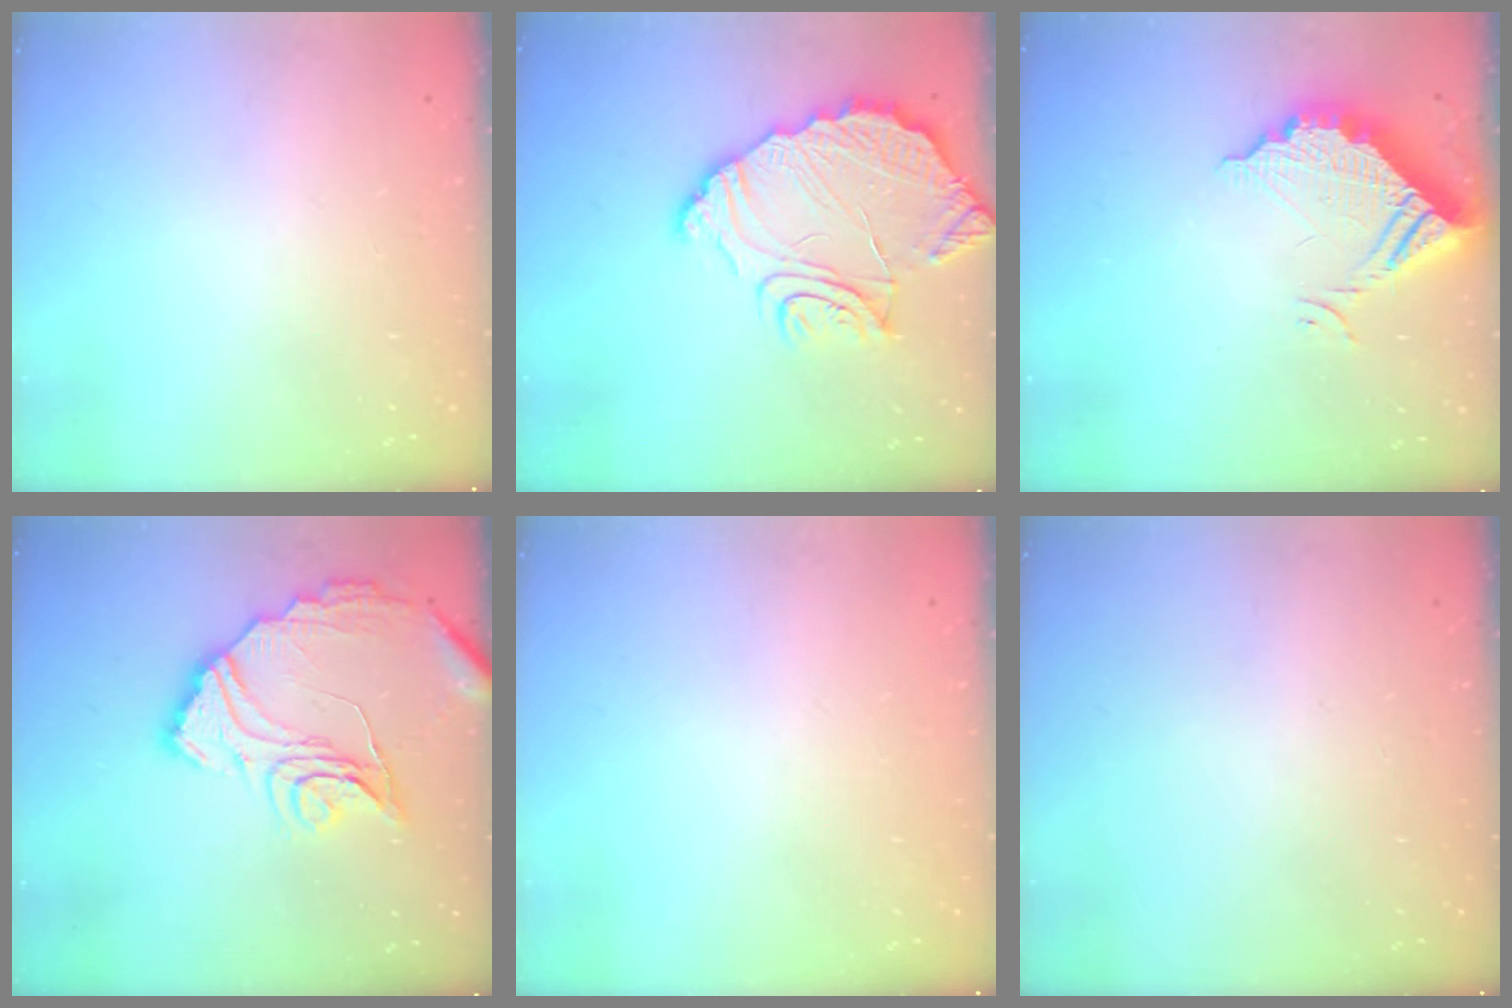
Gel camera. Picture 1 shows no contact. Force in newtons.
{"total": 17.2, "press": 17.2, "slide": 1.6}
{"total": 11.0, "press": 11.0, "slide": 0.8}
{"total": 17.4, "press": 17.3, "slide": 1.4}
{"total": 0.0}
{"total": 0.0}